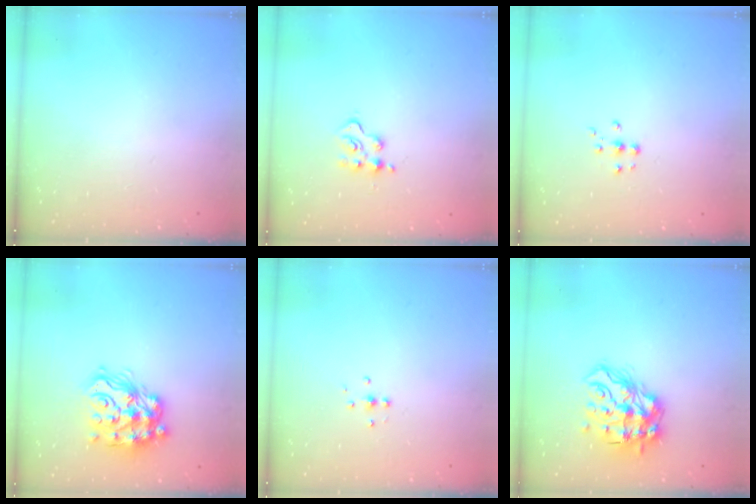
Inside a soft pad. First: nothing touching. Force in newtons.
{"total": 4.6, "press": 4.6, "slide": 0.5}
{"total": 5.3, "press": 5.3, "slide": 0.4}
{"total": 17.0, "press": 16.9, "slide": 1.2}
{"total": 4.7, "press": 4.6, "slide": 0.5}
{"total": 14.6, "press": 14.5, "slide": 1.7}